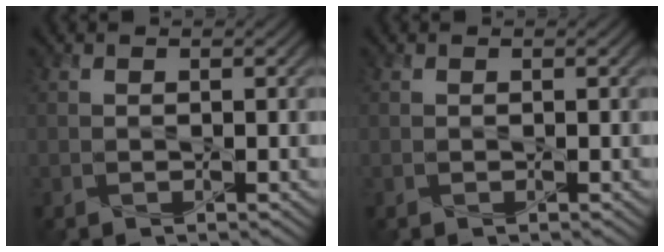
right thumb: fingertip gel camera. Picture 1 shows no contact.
{"total": 0.0}